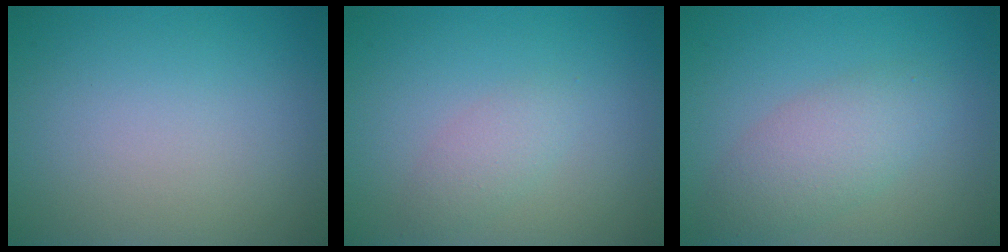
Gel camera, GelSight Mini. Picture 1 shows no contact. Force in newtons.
{"total": 1.7, "press": 1.7, "slide": 0.0}
{"total": 3.6, "press": 3.6, "slide": 0.1}